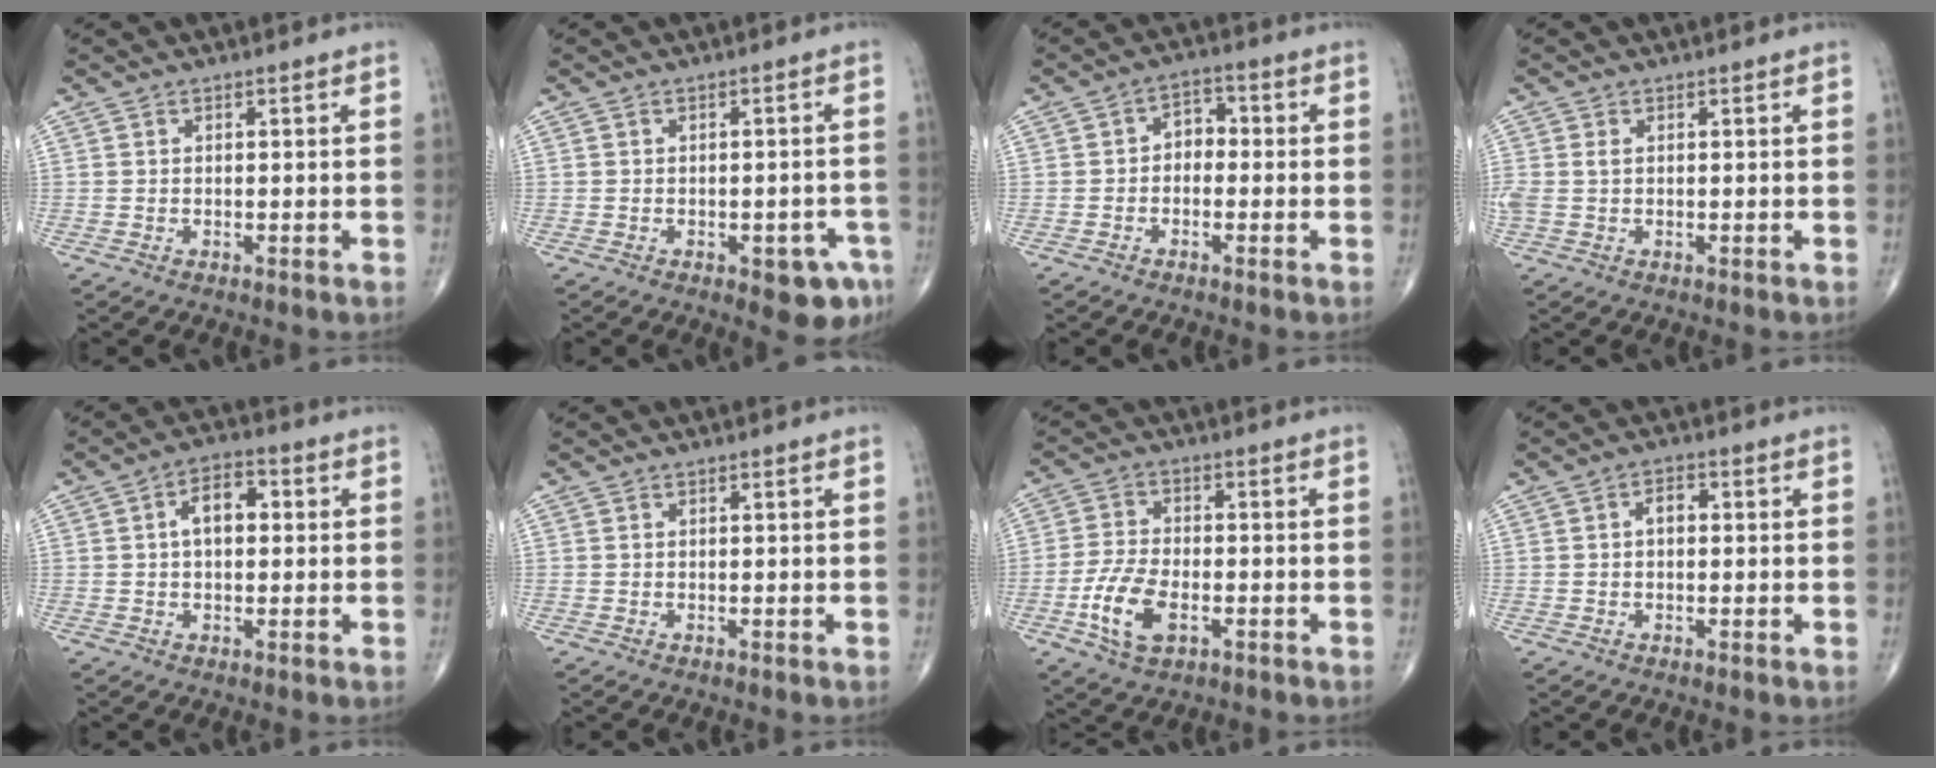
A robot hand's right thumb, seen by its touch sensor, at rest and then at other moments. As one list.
[{"total": 6.4, "force": [-3.0, 2.8, 4.9], "torque": [-0.039, 0.011, -0.030]}, {"total": 4.0, "force": [-0.5, 3.0, 2.7], "torque": [-0.021, 0.020, -0.023]}, {"total": 2.4, "force": [0.2, 1.5, 1.8], "torque": [-0.061, 0.009, 0.008]}, {"total": 6.6, "force": [0.9, 3.8, 5.3], "torque": [-0.078, 0.019, 0.005]}, {"total": 0.0}, {"total": 9.0, "force": [-3.2, 4.7, 7.0], "torque": [-0.144, 0.009, -0.060]}, {"total": 2.7, "force": [0.2, 1.7, 2.1], "torque": [-0.027, 0.011, -0.002]}]